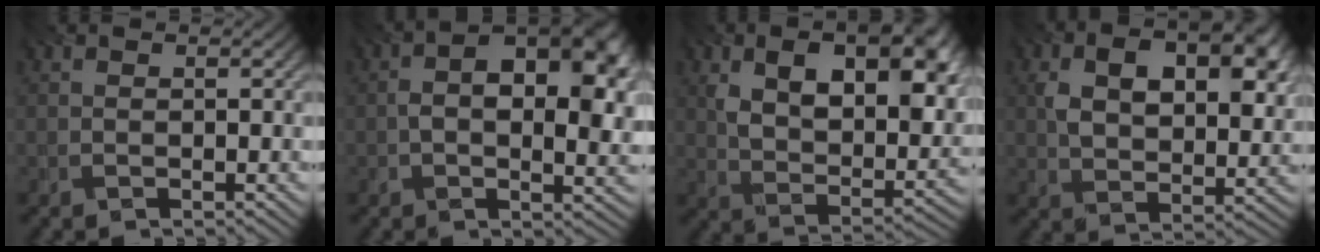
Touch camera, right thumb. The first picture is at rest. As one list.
[{"total": 11.5, "force": [1.2, 6.2, 9.7], "torque": [-0.136, 0.002, 0.016]}, {"total": 14.5, "force": [4.8, 8.1, 11.0], "torque": [-0.172, -0.013, 0.097]}, {"total": 11.5, "force": [3.5, 6.9, 8.5], "torque": [-0.143, -0.002, 0.064]}]